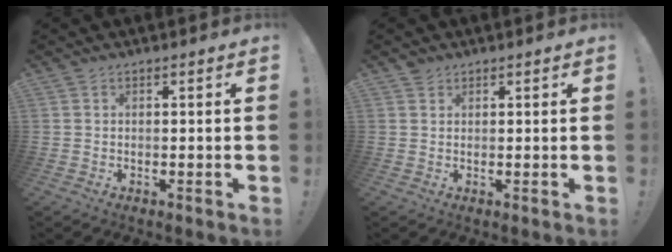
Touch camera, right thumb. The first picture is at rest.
{"total": 1.7, "force": [1.5, 0.9, 0.2], "torque": [0.004, -0.005, 0.027]}